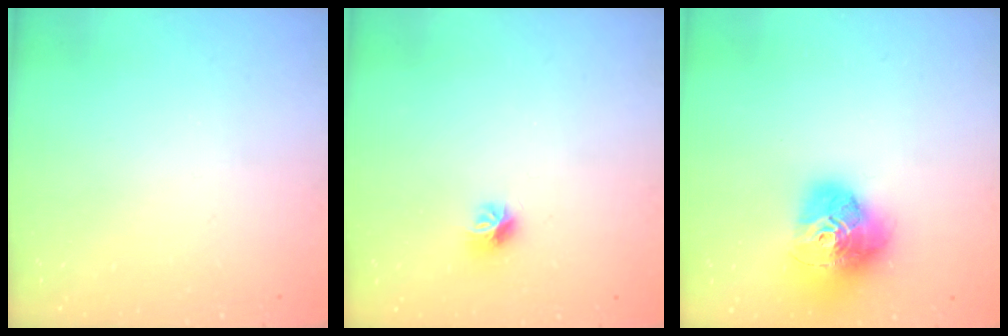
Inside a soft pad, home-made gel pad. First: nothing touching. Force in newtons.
{"total": 7.4, "press": 7.3, "slide": 0.6}
{"total": 18.4, "press": 18.3, "slide": 2.0}